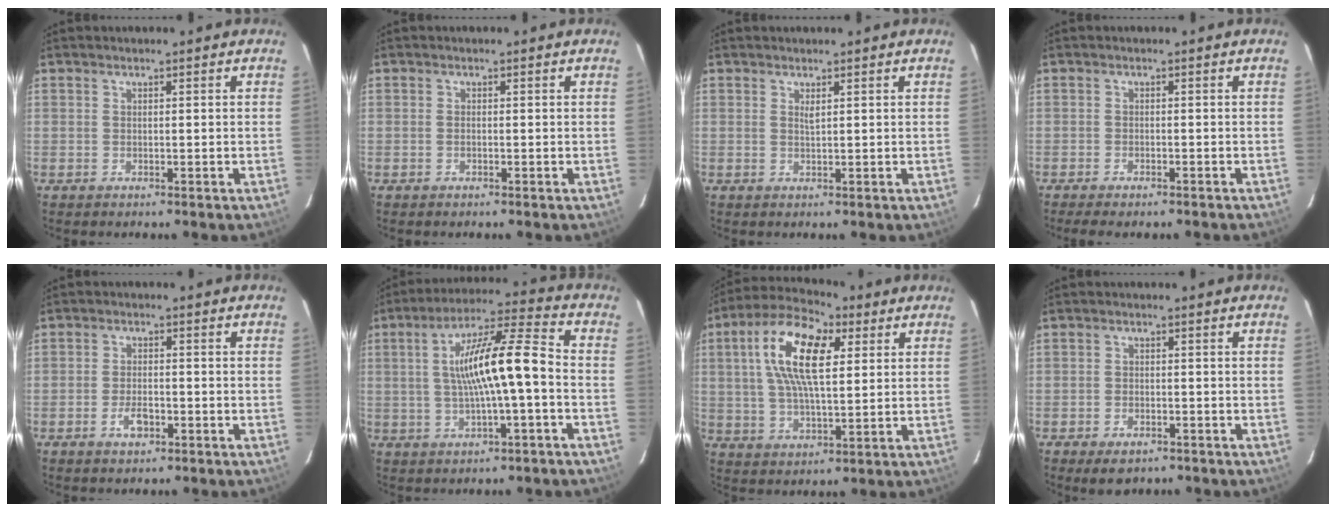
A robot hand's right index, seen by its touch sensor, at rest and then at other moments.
{"total": 0.5, "force": [-0.4, 0.4, 0.2], "torque": [-0.003, 0.001, -0.009]}
{"total": 0.8, "force": [0.4, 0.2, 0.7], "torque": [-0.013, 0.002, 0.008]}
{"total": 5.0, "force": [-4.2, 1.4, 2.4], "torque": [-0.058, -0.014, -0.063]}
{"total": 3.7, "force": [-1.9, 2.0, 2.5], "torque": [-0.052, 0.001, -0.033]}
{"total": 12.9, "force": [-0.9, 1.6, 12.7], "torque": [-0.223, 0.023, -0.011]}
{"total": 15.0, "force": [4.5, 6.4, 12.8], "torque": [-0.243, 0.026, 0.071]}
{"total": 4.7, "force": [-3.3, 2.6, 2.2], "torque": [-0.051, -0.005, -0.046]}